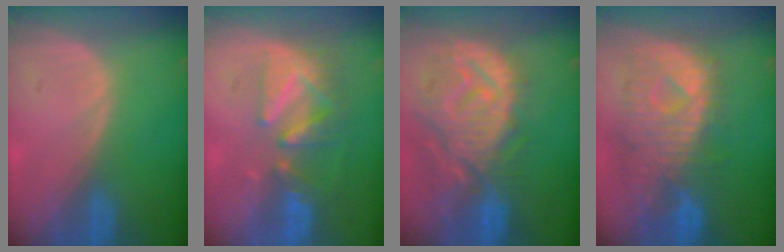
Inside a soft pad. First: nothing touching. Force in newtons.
{"total": 8.5, "press": 7.9, "slide": 3.2}
{"total": 12.8, "press": 11.2, "slide": 6.1}
{"total": 11.2, "press": 9.8, "slide": 5.4}